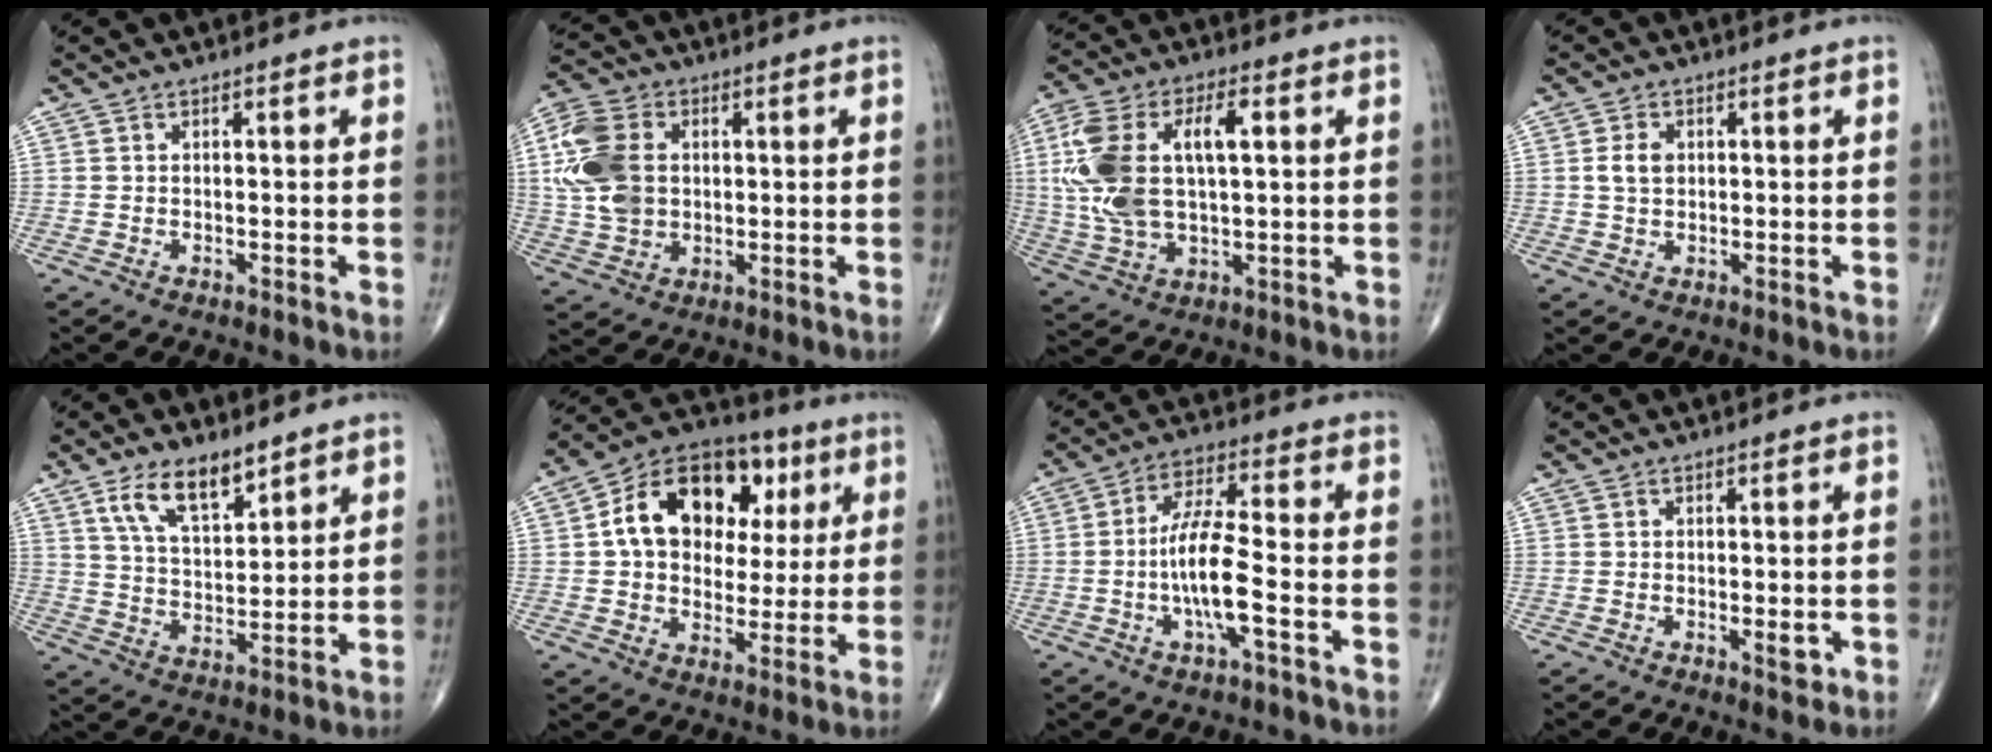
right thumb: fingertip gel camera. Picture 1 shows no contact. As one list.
[{"total": 13.3, "force": [2.0, 9.6, 9.0], "torque": [-0.180, 0.006, 0.037]}, {"total": 17.8, "force": [3.0, 8.9, 15.1], "torque": [-0.321, 0.017, 0.058]}, {"total": 3.5, "force": [0.6, 2.5, 2.4], "torque": [-0.041, 0.003, 0.012]}, {"total": 10.4, "force": [6.7, 4.5, 6.6], "torque": [-0.103, -0.037, 0.131]}, {"total": 19.6, "force": [4.9, 13.7, 13.2], "torque": [-0.174, 0.016, 0.074]}, {"total": 10.4, "force": [-2.5, 2.2, 9.9], "torque": [-0.198, 0.021, -0.048]}, {"total": 2.3, "force": [-0.5, 0.8, 2.1], "torque": [-0.028, -0.005, -0.003]}]